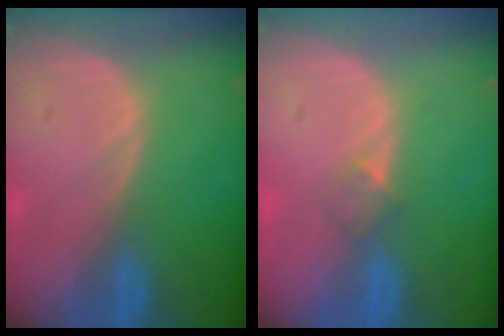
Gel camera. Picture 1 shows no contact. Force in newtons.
{"total": 2.0, "press": 1.6, "slide": 1.1}